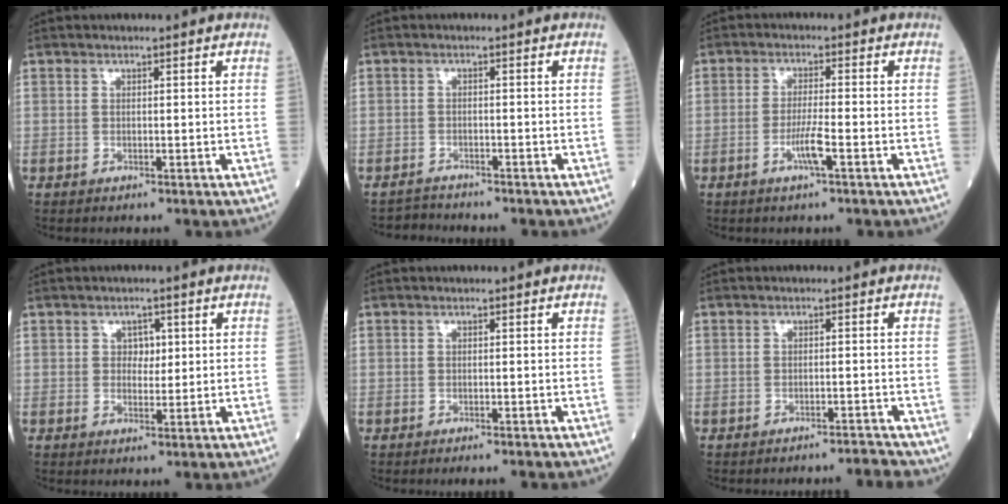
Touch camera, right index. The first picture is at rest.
{"total": 2.1, "force": [-2.0, 0.1, -0.8], "torque": [0.014, -0.010, -0.036]}
{"total": 3.8, "force": [-1.6, -0.2, 3.4], "torque": [-0.067, -0.005, -0.034]}
{"total": 2.3, "force": [0.6, 1.6, 1.5], "torque": [-0.016, 0.000, 0.007]}
{"total": 2.0, "force": [-1.7, 0.1, 0.9], "torque": [-0.013, -0.003, -0.022]}
{"total": 2.6, "force": [-2.6, -0.2, 0.1], "torque": [0.007, -0.006, -0.034]}